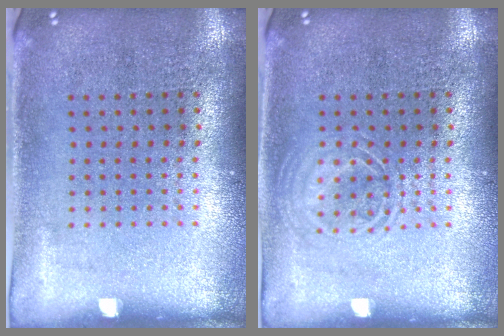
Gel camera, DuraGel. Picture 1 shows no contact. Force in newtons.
{"total": 1.8, "press": 1.8, "slide": 0.3}